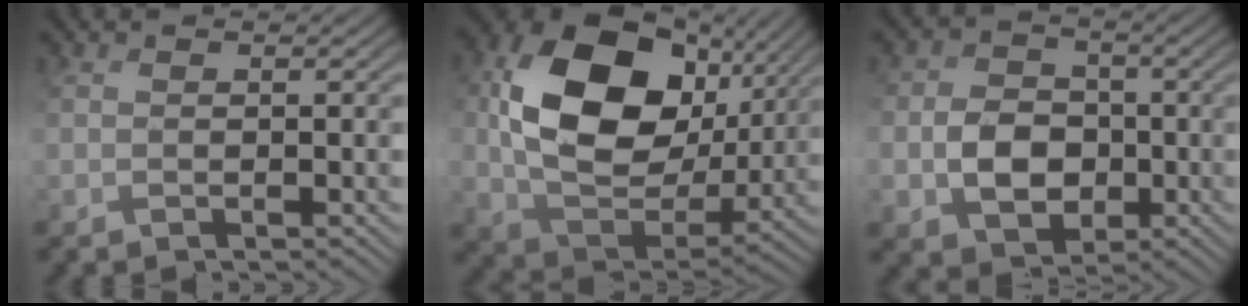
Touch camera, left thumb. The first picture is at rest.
{"total": 16.3, "force": [4.7, 11.8, 10.2], "torque": [-0.218, 0.001, 0.099]}
{"total": 5.6, "force": [-0.9, 4.9, 2.5], "torque": [-0.055, 0.001, -0.019]}